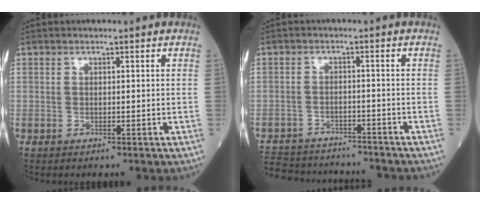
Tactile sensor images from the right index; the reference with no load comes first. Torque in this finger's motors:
{"motor_torque": [-0.60, -0.51, -1.06, -0.21]}